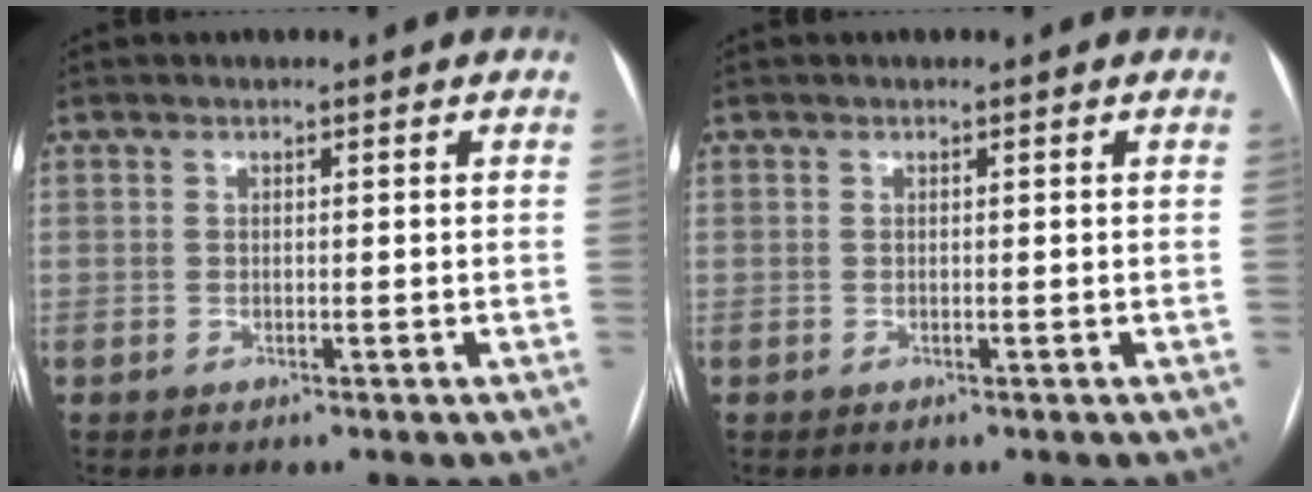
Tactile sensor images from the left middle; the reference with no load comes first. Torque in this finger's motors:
{"motor_torque": [0.00, 0.00, 0.00, 0.01]}